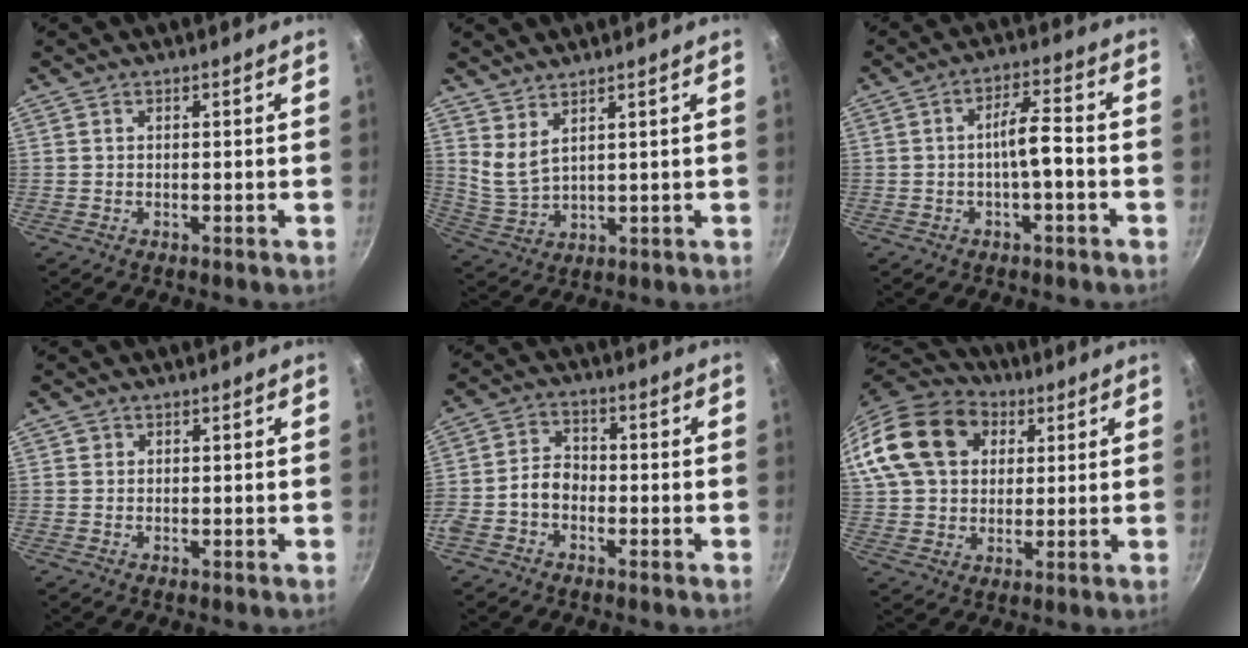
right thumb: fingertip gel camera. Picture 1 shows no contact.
{"total": 4.9, "force": [3.5, 1.6, 3.0], "torque": [-0.054, -0.038, 0.078]}
{"total": 5.5, "force": [-1.7, 1.4, 5.1], "torque": [-0.090, 0.030, -0.029]}
{"total": 0.7, "force": [0.2, 0.6, 0.1], "torque": [0.004, 0.002, 0.002]}
{"total": 5.9, "force": [-2.2, 4.3, 3.2], "torque": [-0.045, 0.030, -0.053]}
{"total": 20.8, "force": [6.7, 15.6, 11.9], "torque": [-0.226, 0.018, 0.113]}